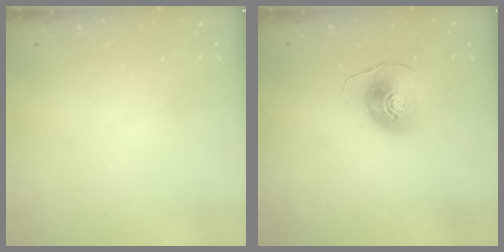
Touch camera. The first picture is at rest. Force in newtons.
{"total": 8.8, "press": 8.8, "slide": 0.6}